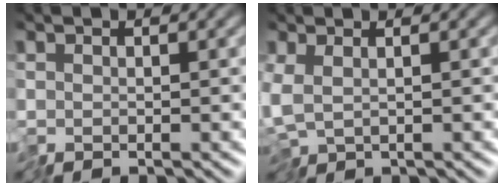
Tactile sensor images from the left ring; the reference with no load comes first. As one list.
[{"total": 3.0, "force": [-0.7, 1.8, 2.3], "torque": [-0.047, -0.008, -0.003]}]